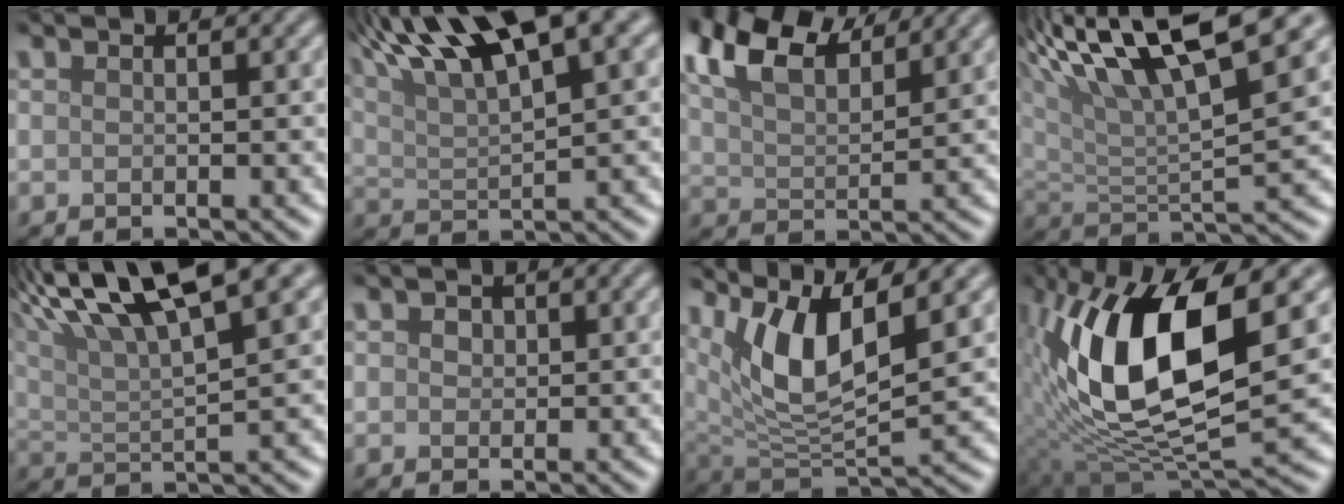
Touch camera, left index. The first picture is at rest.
{"total": 12.0, "force": [7.6, 2.9, 8.8], "torque": [-0.142, 0.029, 0.126]}
{"total": 8.1, "force": [5.9, 2.9, 4.7], "torque": [-0.104, 0.025, 0.106]}
{"total": 12.3, "force": [7.7, 2.7, 9.1], "torque": [-0.166, 0.017, 0.133]}
{"total": 11.1, "force": [7.0, 2.6, 8.2], "torque": [-0.138, 0.028, 0.117]}
{"total": 1.2, "force": [0.5, 1.0, 0.5], "torque": [-0.007, 0.004, 0.001]}
{"total": 8.4, "force": [3.8, 2.7, 6.9], "torque": [-0.142, -0.009, 0.070]}
{"total": 13.1, "force": [2.1, 5.2, 11.8], "torque": [-0.227, -0.001, 0.035]}